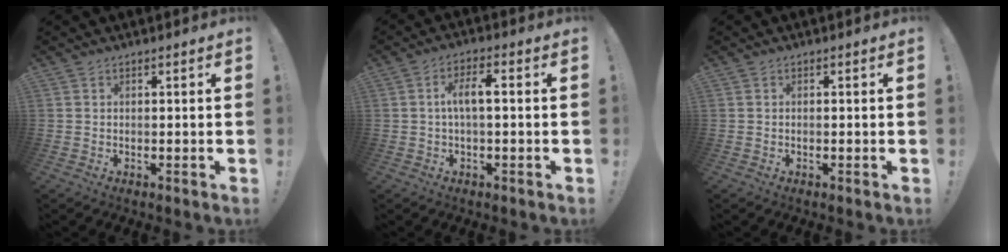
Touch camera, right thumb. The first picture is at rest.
{"total": 6.2, "force": [0.1, 1.9, 5.9], "torque": [-0.107, 0.012, -0.002]}
{"total": 0.0}